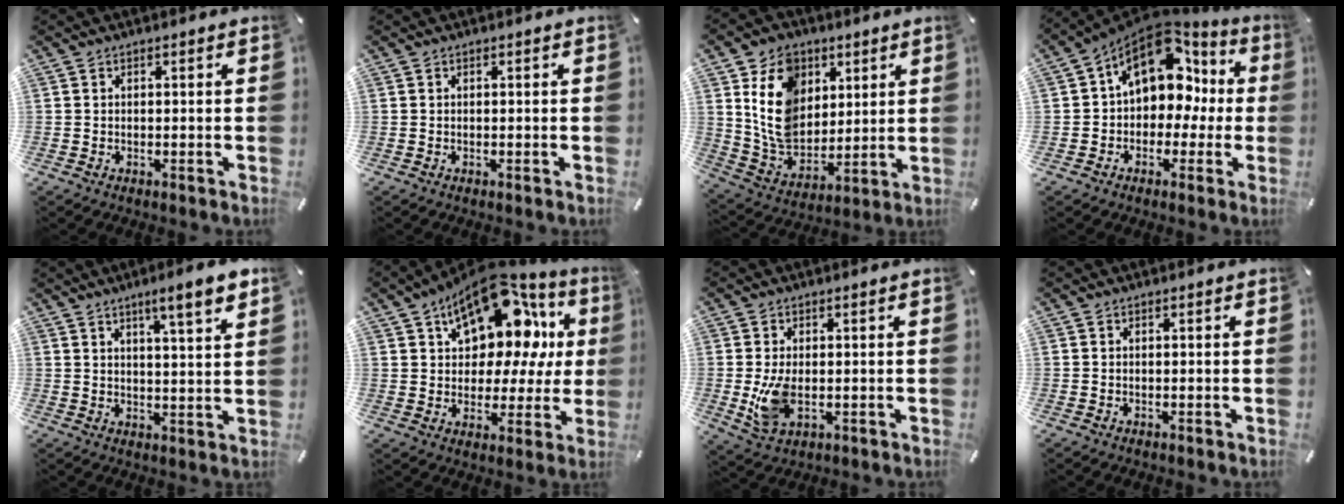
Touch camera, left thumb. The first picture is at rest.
{"total": 0.0}
{"total": 15.1, "force": [5.0, 12.2, 7.5], "torque": [-0.149, -0.014, 0.100]}
{"total": 14.7, "force": [4.7, 10.6, 9.1], "torque": [-0.134, -0.023, 0.085]}
{"total": 8.0, "force": [5.5, 0.8, 5.7], "torque": [-0.082, -0.030, 0.086]}
{"total": 17.5, "force": [9.7, 9.8, 10.7], "torque": [-0.160, -0.072, 0.163]}
{"total": 7.3, "force": [-0.4, 3.9, 6.1], "torque": [-0.122, -0.011, -0.011]}
{"total": 0.0}